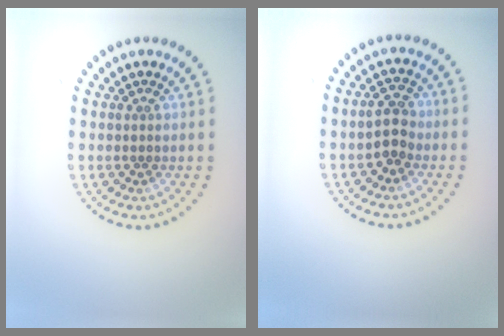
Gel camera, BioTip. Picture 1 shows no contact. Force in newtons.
{"total": 2.4, "press": 2.3, "slide": 0.5}